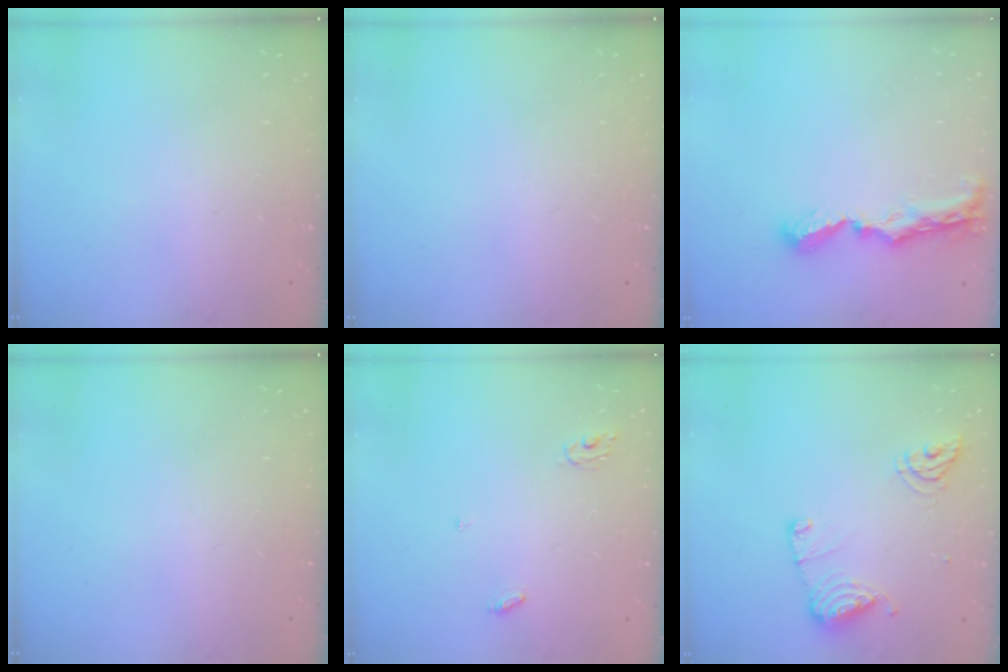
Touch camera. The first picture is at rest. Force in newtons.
{"total": 0.0}
{"total": 8.7, "press": 8.7, "slide": 0.7}
{"total": 0.0}
{"total": 3.7, "press": 3.7, "slide": 0.2}
{"total": 11.3, "press": 11.2, "slide": 0.9}